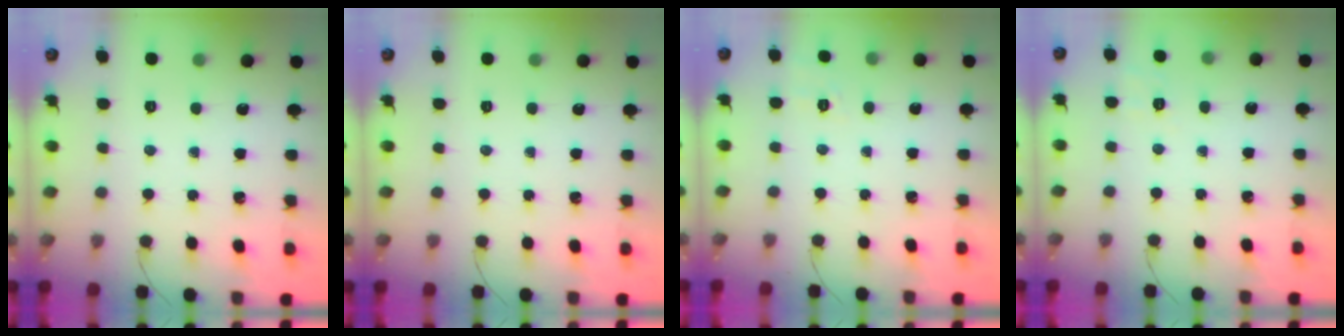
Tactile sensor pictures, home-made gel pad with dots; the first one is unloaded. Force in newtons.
{"total": 0.0}
{"total": 7.2, "press": 7.0, "slide": 1.9}
{"total": 2.7, "press": 2.2, "slide": 1.6}